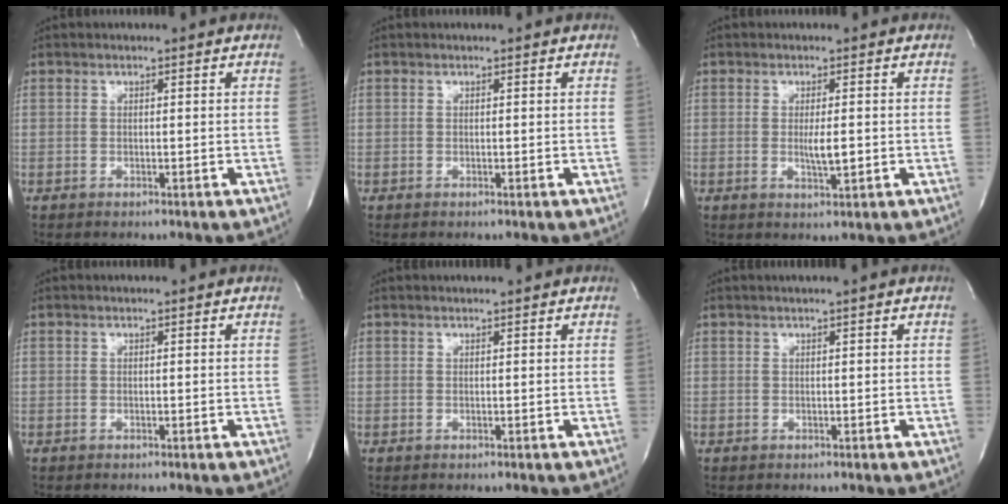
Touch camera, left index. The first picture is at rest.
{"total": 0.0}
{"total": 2.9, "force": [-0.3, 0.4, 2.8], "torque": [-0.054, -0.006, -0.003]}
{"total": 0.0}
{"total": 0.9, "force": [0.9, -0.1, 0.2], "torque": [-0.002, 0.008, 0.017]}
{"total": 1.1, "force": [0.7, -0.3, 0.8], "torque": [-0.020, 0.003, 0.018]}